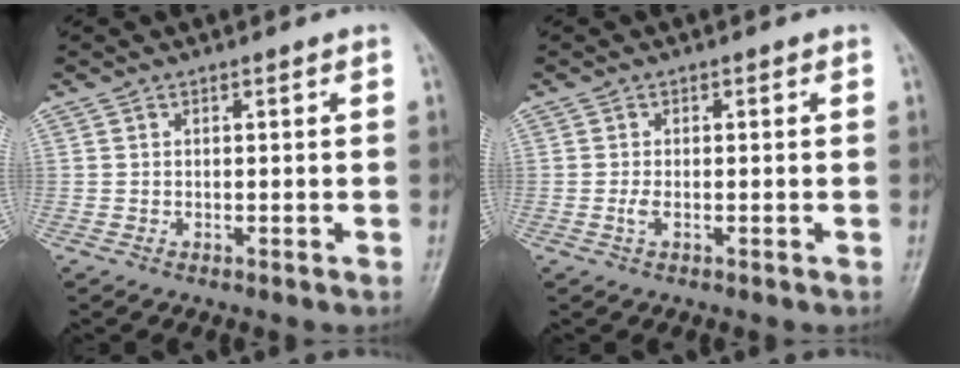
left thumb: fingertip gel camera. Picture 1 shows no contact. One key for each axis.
{"total": 1.2, "fx": -0.4, "fy": 0.4, "fz": 1.1, "tx": -0.026, "ty": -0.001, "tz": -0.008}